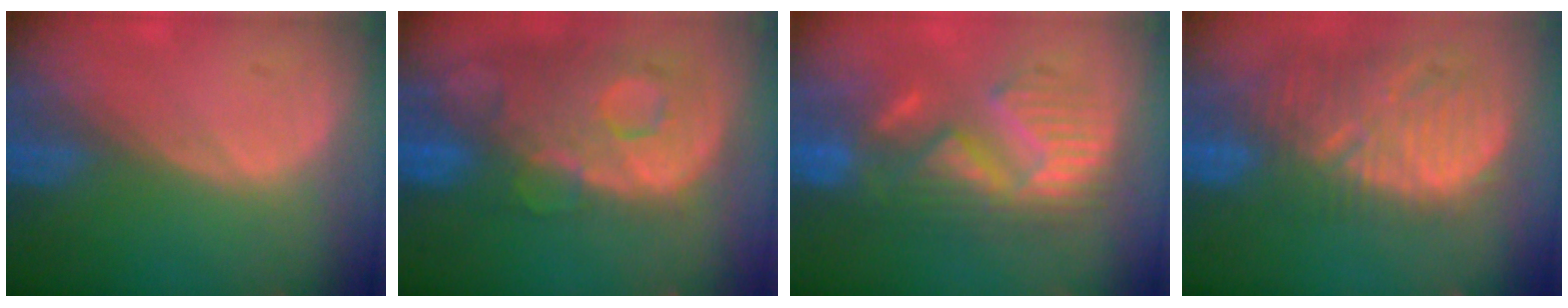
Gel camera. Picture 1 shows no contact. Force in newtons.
{"total": 13.3, "press": 10.9, "slide": 7.6}
{"total": 9.7, "press": 9.7, "slide": 0.5}
{"total": 12.8, "press": 11.3, "slide": 6.0}